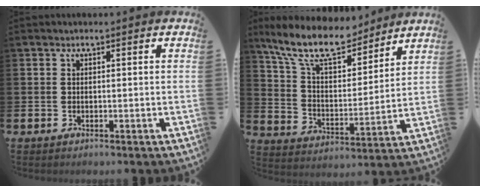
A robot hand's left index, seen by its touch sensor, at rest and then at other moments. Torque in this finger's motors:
{"motor_torque": [0.38, -0.48, 1.04, 0.21]}